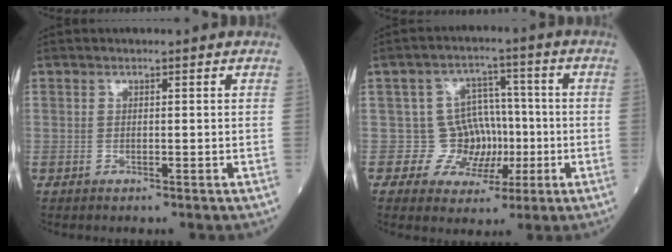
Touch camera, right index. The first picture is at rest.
{"total": 6.6, "force": [-0.8, 6.5, 0.9], "torque": [0.006, 0.027, -0.011]}